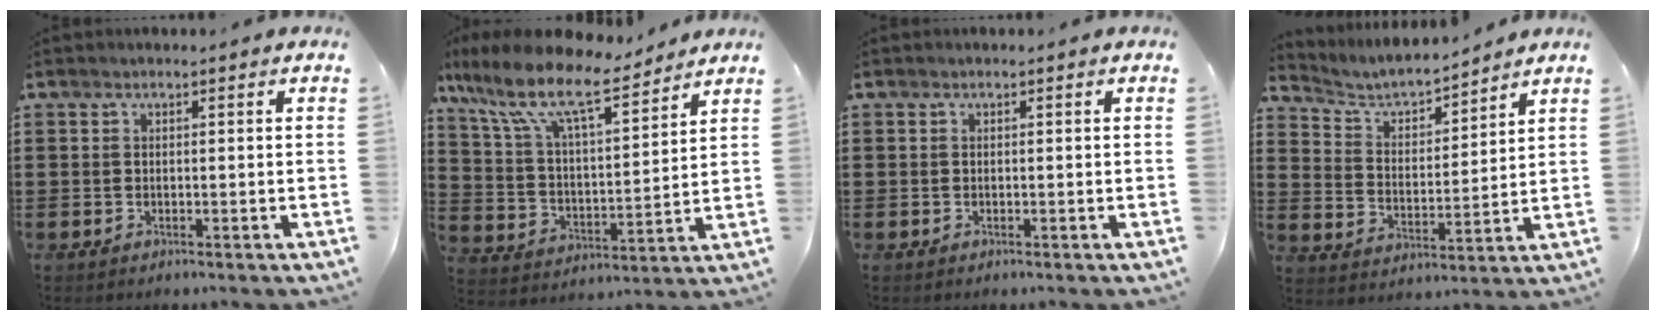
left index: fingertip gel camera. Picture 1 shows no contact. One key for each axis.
{"total": 11.5, "fx": 8.6, "fy": 2.5, "fz": 7.1, "tx": -0.168, "ty": -0.043, "tz": 0.146}
{"total": 0.0}
{"total": 4.8, "fx": 4.5, "fy": 0.9, "fz": 1.1, "tx": -0.048, "ty": -0.032, "tz": 0.073}